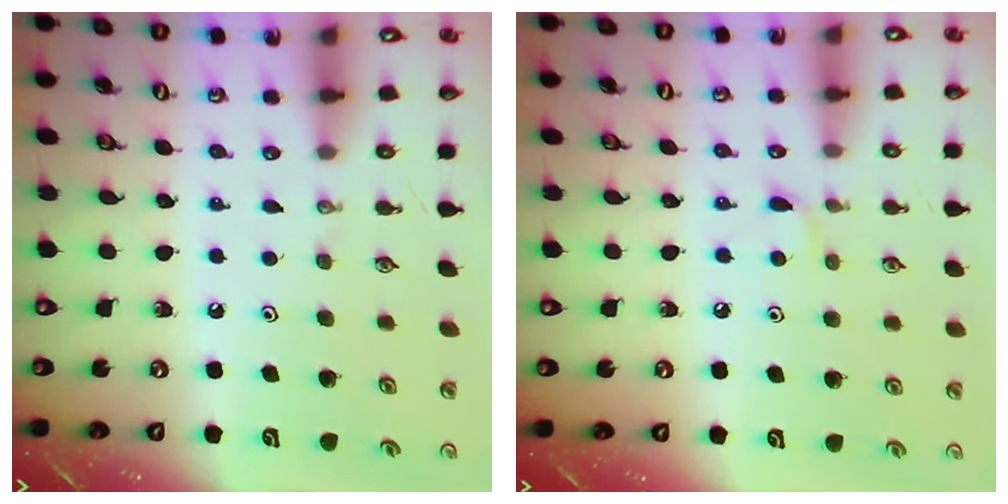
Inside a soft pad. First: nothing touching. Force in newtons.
{"total": 4.3, "press": 4.3, "slide": 0.5}